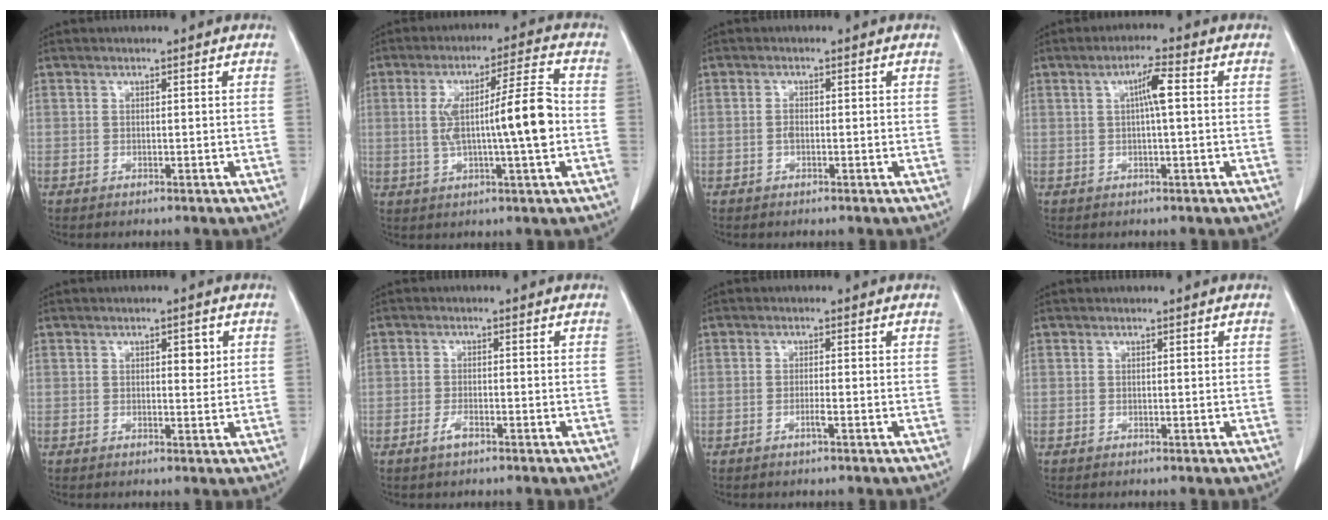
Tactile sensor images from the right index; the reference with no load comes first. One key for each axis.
{"total": 11.8, "fx": -0.5, "fy": 0.5, "fz": 11.8, "tx": -0.200, "ty": 0.016, "tz": -0.010}
{"total": 1.3, "fx": -0.3, "fy": 0.6, "fz": 1.1, "tx": -0.022, "ty": 0.002, "tz": -0.004}
{"total": 4.0, "fx": 0.7, "fy": 0.4, "fz": 3.9, "tx": -0.068, "ty": 0.010, "tz": 0.010}
{"total": 2.3, "fx": 0.8, "fy": 1.0, "fz": 2.0, "tx": -0.023, "ty": -0.001, "tz": 0.010}
{"total": 2.0, "fx": -1.2, "fy": 0.5, "fz": 1.5, "tx": -0.032, "ty": -0.001, "tz": -0.023}
{"total": 1.5, "fx": -0.7, "fy": -0.1, "fz": 1.3, "tx": -0.026, "ty": -0.001, "tz": -0.014}
{"total": 0.0}